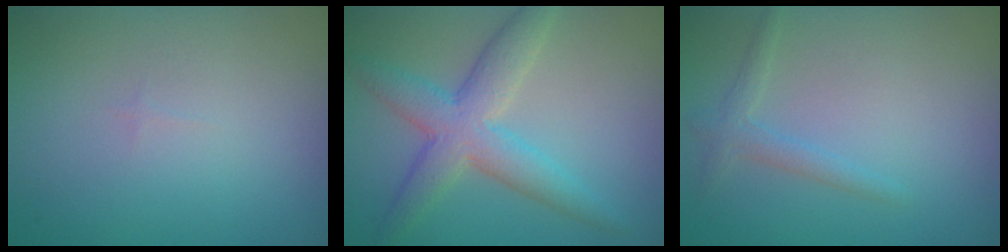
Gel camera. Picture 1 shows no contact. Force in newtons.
{"total": 5.2, "press": 5.2, "slide": 0.2}
{"total": 1.5, "press": 1.5, "slide": 0.1}